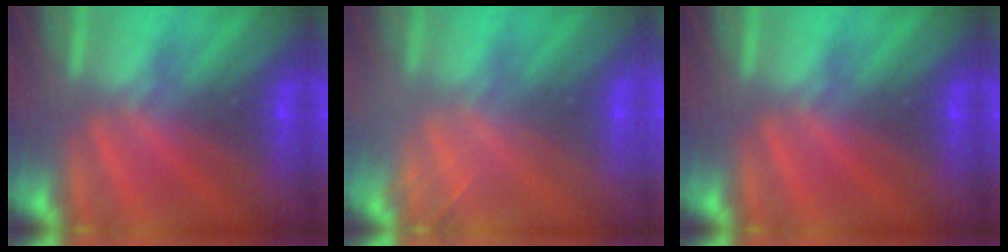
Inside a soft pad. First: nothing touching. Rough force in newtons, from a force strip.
{"total": 2.0}
{"total": 0.0}